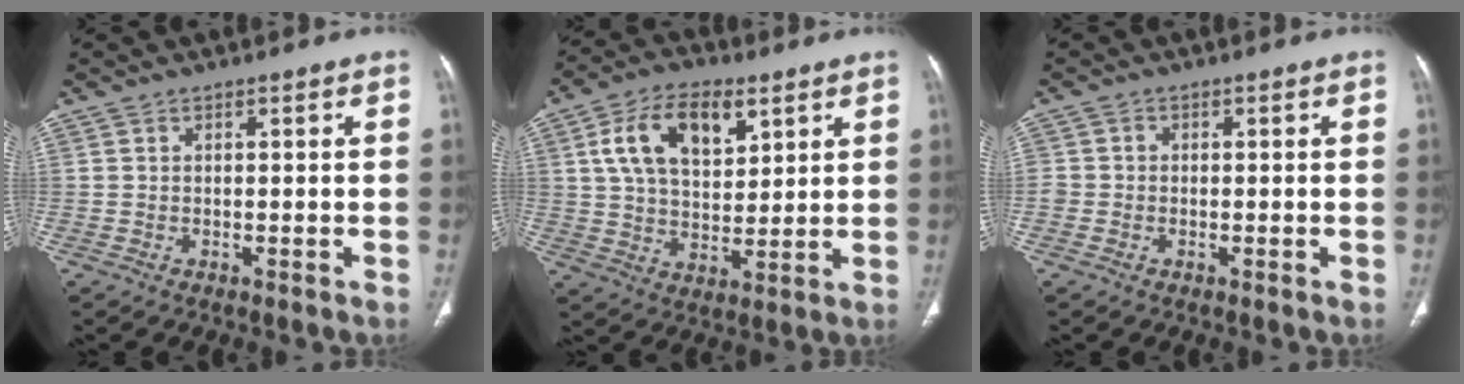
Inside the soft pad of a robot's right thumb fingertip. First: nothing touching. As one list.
[{"total": 14.2, "force": [5.7, 8.1, 10.1], "torque": [-0.155, -0.010, 0.105]}, {"total": 2.0, "force": [-0.5, 1.9, 0.5], "torque": [0.001, 0.008, -0.011]}]